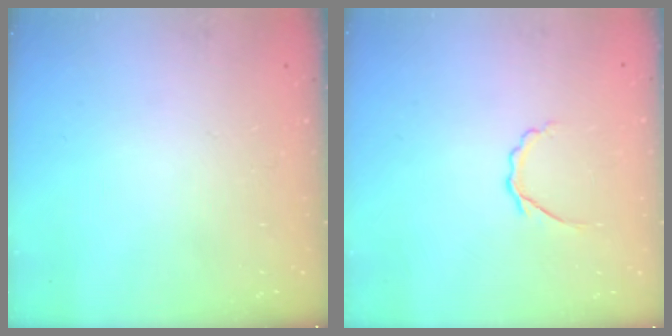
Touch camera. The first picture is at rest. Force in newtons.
{"total": 2.9, "press": 2.7, "slide": 0.8}